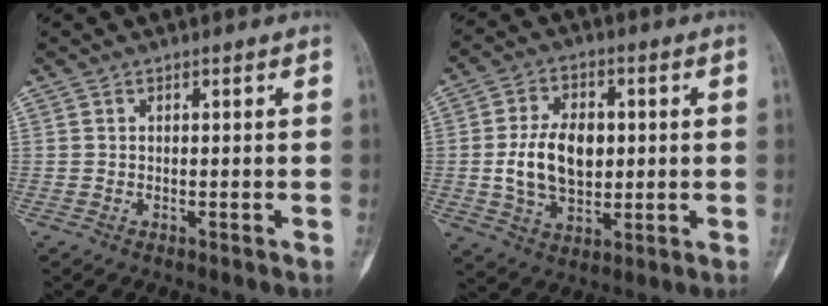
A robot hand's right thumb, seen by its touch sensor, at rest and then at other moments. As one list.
[{"total": 12.1, "force": [0.4, 7.9, 9.1], "torque": [-0.141, 0.003, 0.012]}]